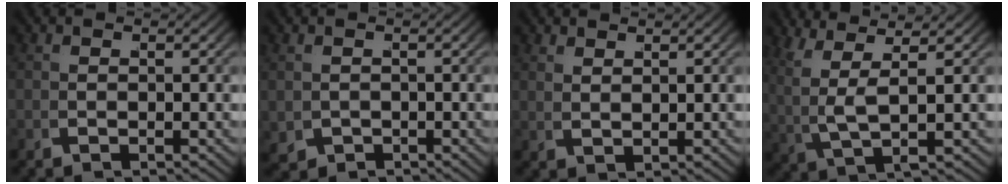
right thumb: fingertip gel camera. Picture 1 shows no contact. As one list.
[{"total": 1.9, "force": [-0.7, 1.7, 0.6], "torque": [-0.022, -0.022, 0.004]}, {"total": 1.8, "force": [1.7, -0.3, 0.3], "torque": [0.000, 0.002, 0.044]}, {"total": 6.5, "force": [3.0, 2.5, 5.2], "torque": [-0.107, 0.002, 0.058]}]